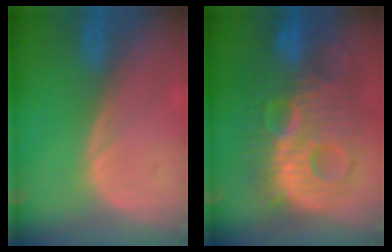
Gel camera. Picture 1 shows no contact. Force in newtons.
{"total": 12.5, "press": 12.5, "slide": 1.0}